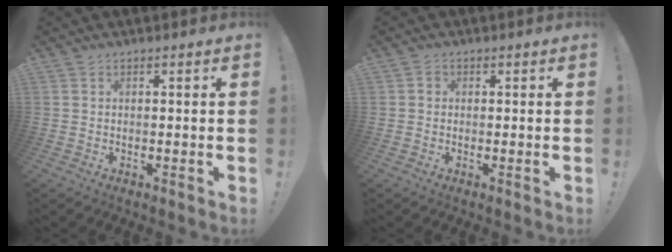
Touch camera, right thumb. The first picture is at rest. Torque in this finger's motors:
{"motor_torque": [0.31, 0.13, 0.07, -0.15, -0.01]}